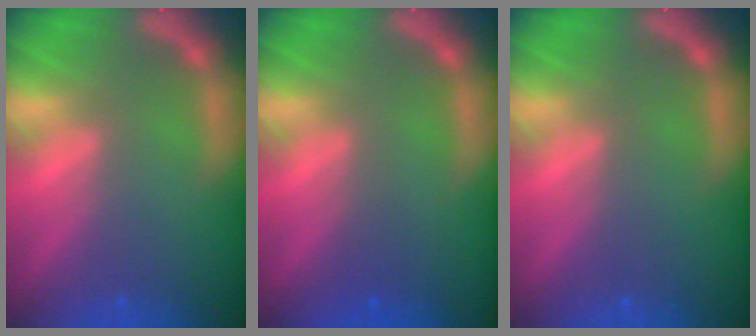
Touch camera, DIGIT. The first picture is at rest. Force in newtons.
{"total": 0.9}
{"total": 0.0}